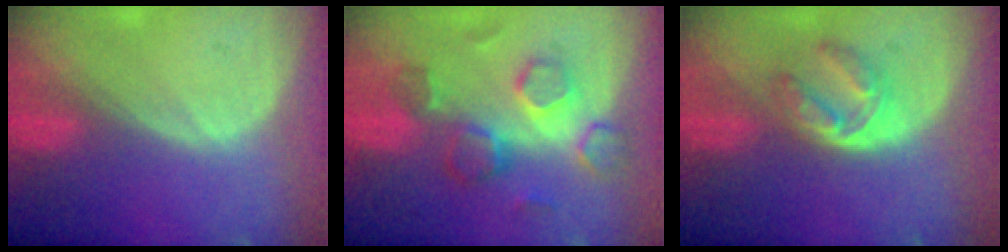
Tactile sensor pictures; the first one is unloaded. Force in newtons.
{"total": 8.0, "press": 7.8, "slide": 1.7}
{"total": 5.6, "press": 4.9, "slide": 2.6}